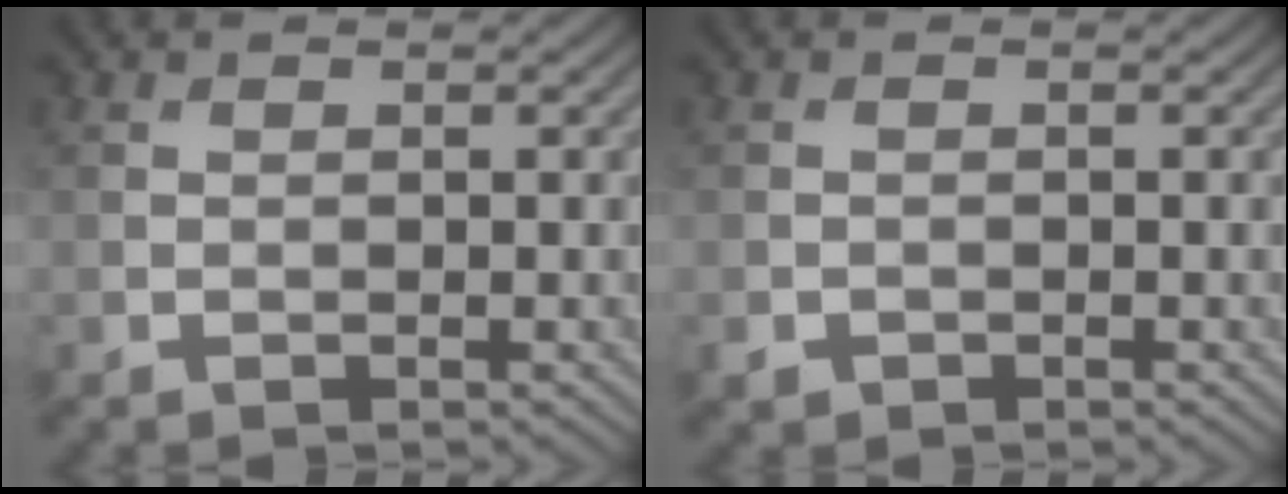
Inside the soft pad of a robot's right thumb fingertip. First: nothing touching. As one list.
[{"total": 1.0, "force": [-0.7, 0.8, 0.2], "torque": [-0.003, -0.004, -0.014]}]